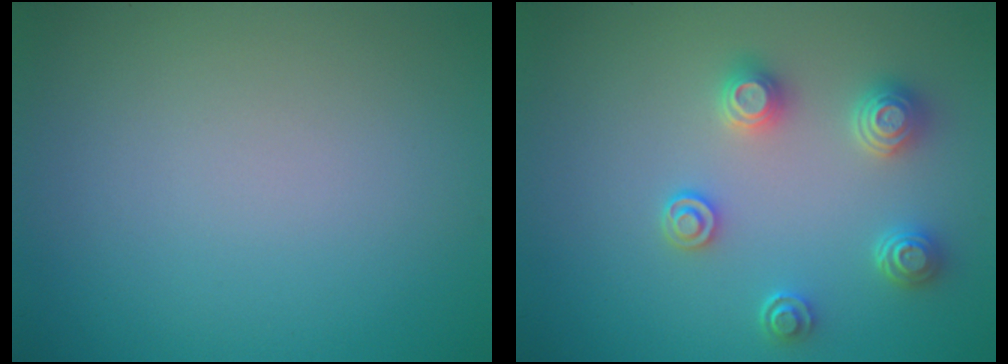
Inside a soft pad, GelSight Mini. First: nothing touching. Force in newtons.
{"total": 3.3, "press": 3.1, "slide": 1.3}